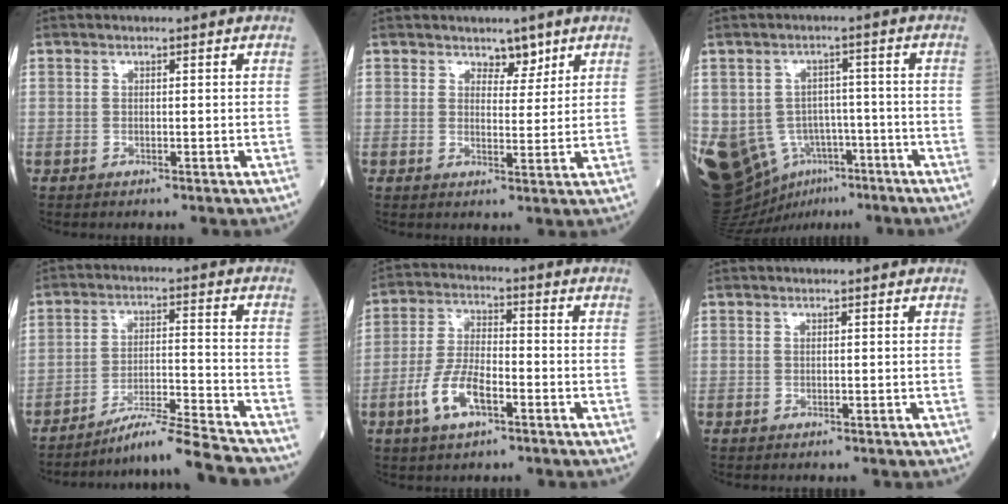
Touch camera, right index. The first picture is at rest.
{"total": 3.0, "force": [2.3, 1.6, 1.0], "torque": [-0.008, -0.005, 0.036]}
{"total": 21.0, "force": [-9.2, 16.3, 9.7], "torque": [-0.257, 0.013, -0.125]}
{"total": 11.4, "force": [-10.8, -1.9, 3.2], "torque": [-0.041, 0.005, -0.182]}
{"total": 8.0, "force": [-3.6, 2.9, 6.5], "torque": [-0.141, 0.001, -0.070]}
{"total": 0.0}